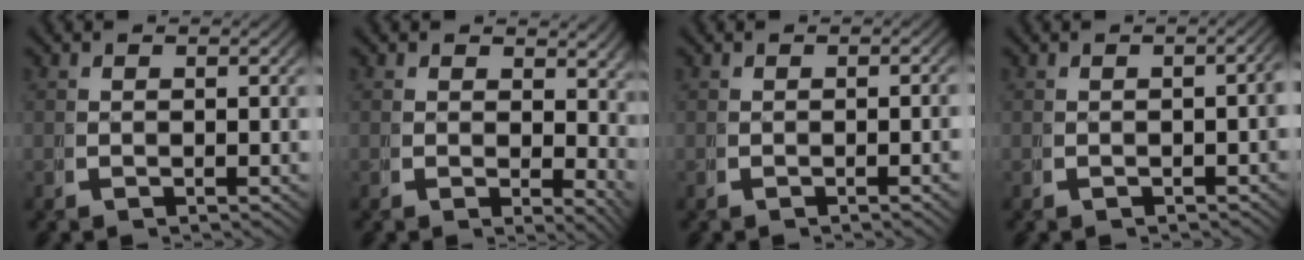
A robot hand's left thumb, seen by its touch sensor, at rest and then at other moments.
{"total": 3.5, "force": [1.7, 2.2, 2.2], "torque": [-0.017, -0.012, 0.028]}
{"total": 1.1, "force": [-0.4, 0.0, 1.0], "torque": [-0.015, 0.007, -0.008]}
{"total": 1.7, "force": [-0.9, 0.6, 1.3], "torque": [-0.016, -0.002, -0.014]}